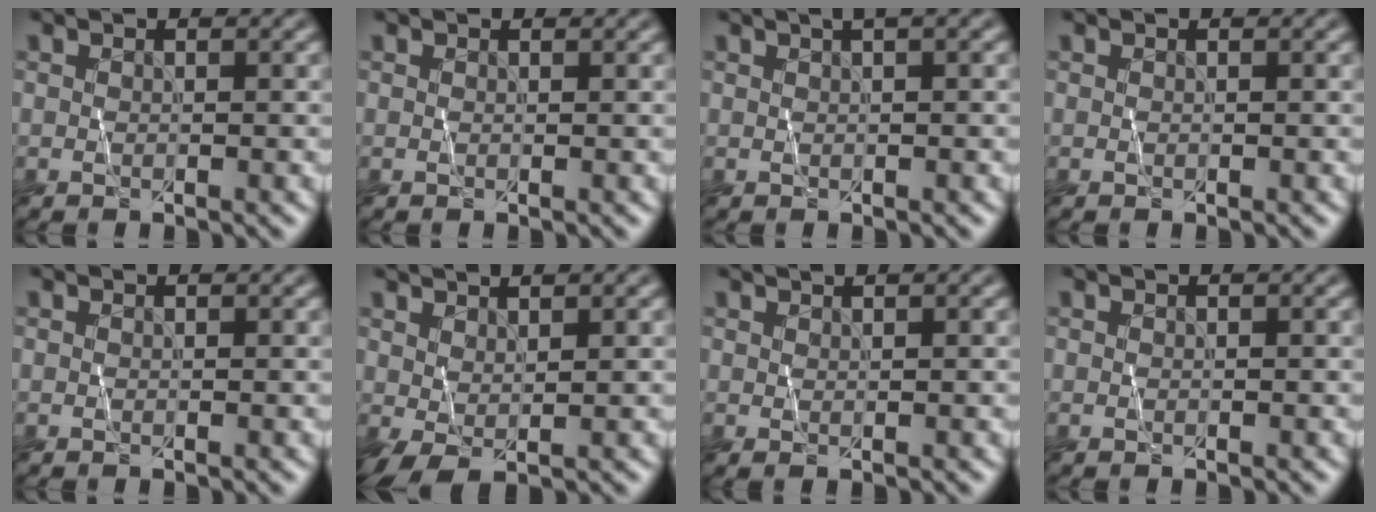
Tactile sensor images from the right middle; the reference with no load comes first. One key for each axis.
{"total": 0.6, "fx": 0.5, "fy": 0.1, "fz": 0.1, "tx": -0.005, "ty": -0.004, "tz": 0.001}
{"total": 1.8, "fx": 0.9, "fy": 0.4, "fz": 1.5, "tx": -0.019, "ty": -0.001, "tz": 0.010}
{"total": 0.0}
{"total": 0.0}
{"total": 2.3, "fx": 1.1, "fy": 0.5, "fz": 1.9, "tx": -0.031, "ty": 0.003, "tz": 0.019}
{"total": 1.5, "fx": 1.1, "fy": 0.3, "fz": 1.0, "tx": -0.013, "ty": 0.000, "tz": 0.008}
{"total": 0.0}